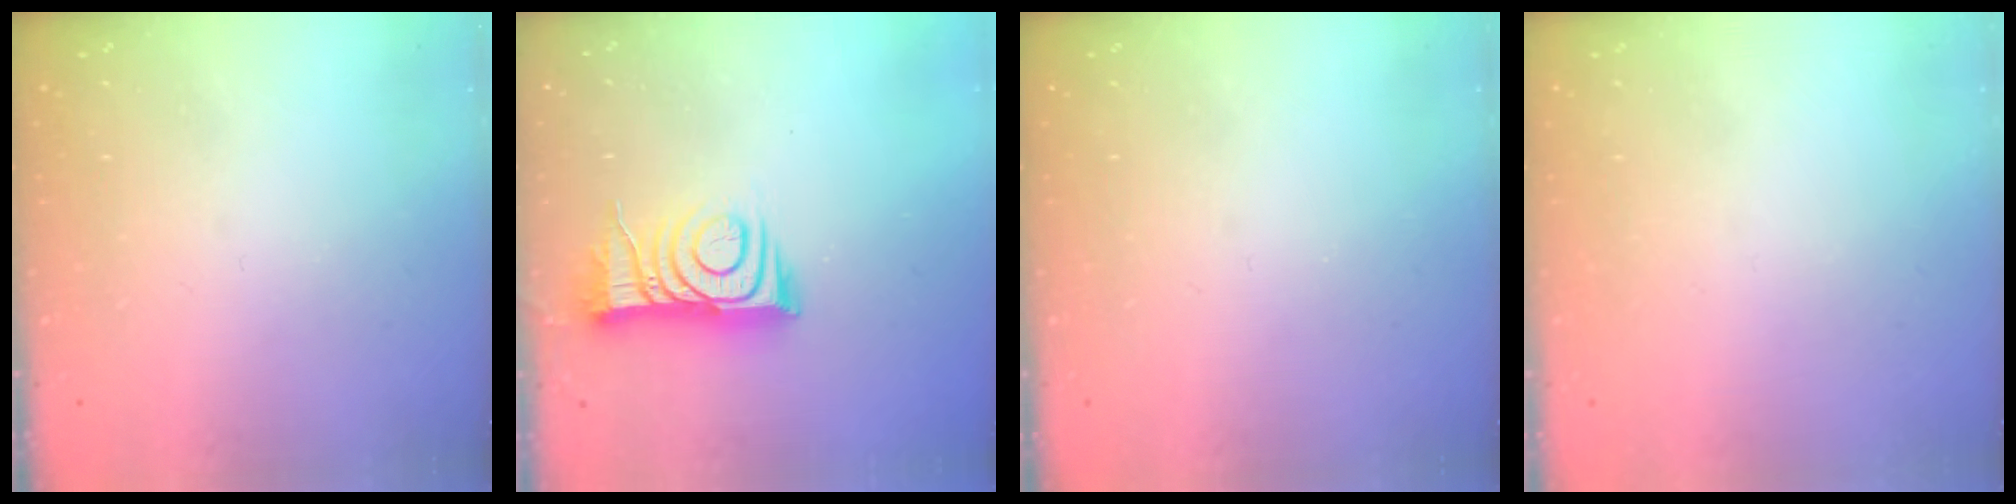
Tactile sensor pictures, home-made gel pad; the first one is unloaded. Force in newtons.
{"total": 10.8, "press": 10.8, "slide": 0.2}
{"total": 0.0}
{"total": 1.6, "press": 1.6, "slide": 0.1}